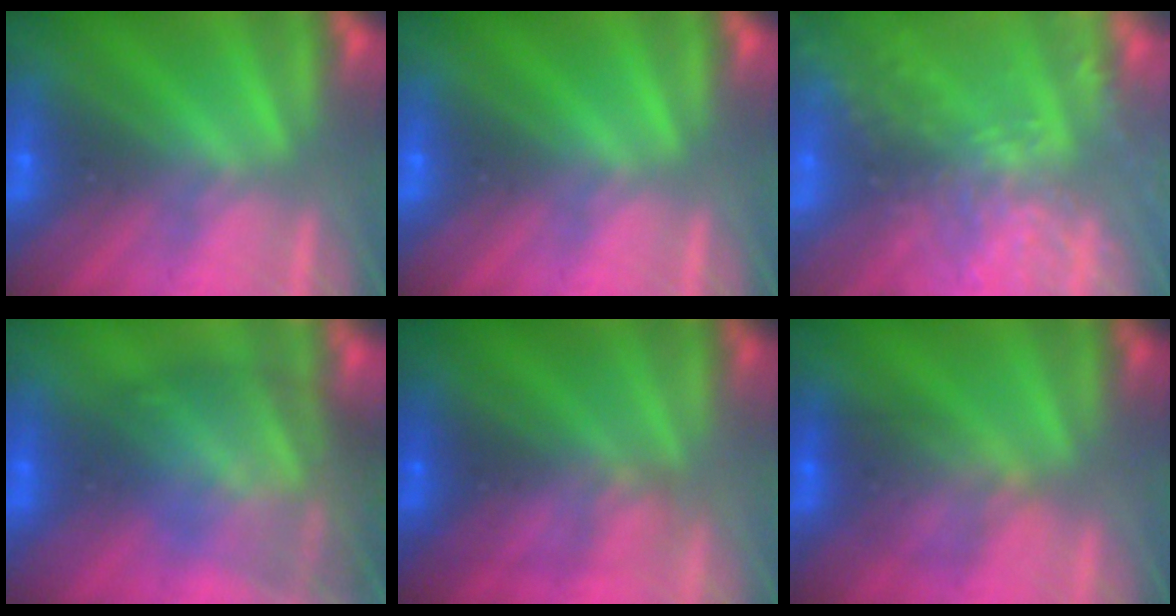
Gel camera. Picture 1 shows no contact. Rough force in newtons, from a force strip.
{"total": 0.0}
{"total": 6.3}
{"total": 9.8}
{"total": 2.9}
{"total": 2.4}